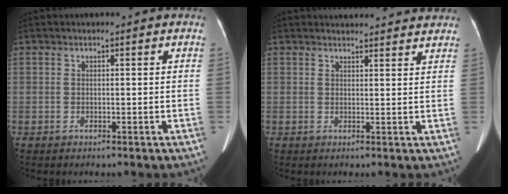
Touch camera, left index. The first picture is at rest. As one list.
[{"total": 9.8, "force": [9.4, 1.8, 2.3], "torque": [-0.017, 0.014, 0.096]}]